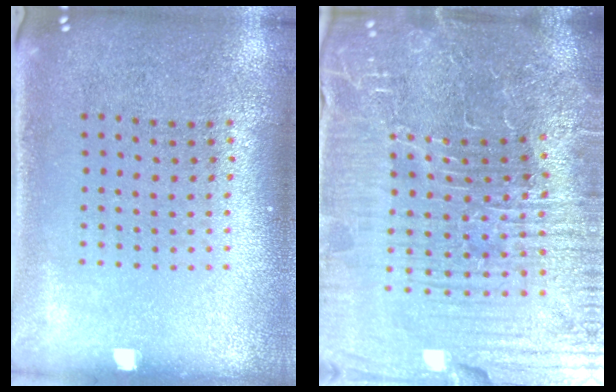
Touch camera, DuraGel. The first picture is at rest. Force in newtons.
{"total": 6.9, "press": 6.3, "slide": 2.9}